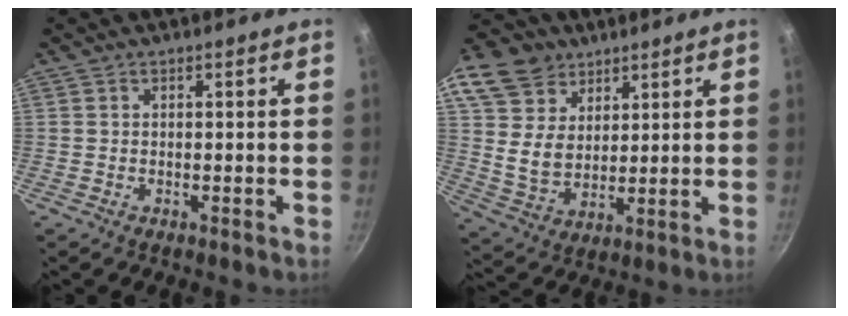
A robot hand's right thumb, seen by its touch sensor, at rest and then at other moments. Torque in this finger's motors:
{"motor_torque": [-0.71, 1.92, 0.17, -0.08, 0.09]}